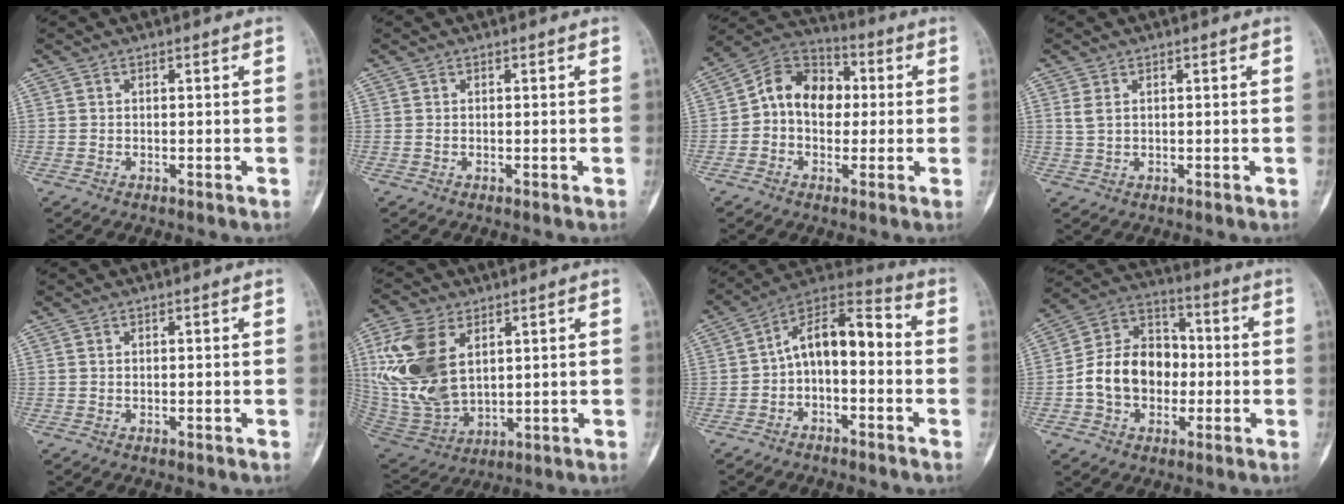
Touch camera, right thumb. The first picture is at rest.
{"total": 0.0}
{"total": 12.3, "force": [0.5, 9.2, 8.1], "torque": [-0.097, 0.034, -0.004]}
{"total": 2.3, "force": [0.8, 1.4, 1.7], "torque": [-0.038, 0.003, 0.021]}
{"total": 0.0}
{"total": 17.6, "force": [4.9, 10.8, 13.0], "torque": [-0.271, -0.022, 0.109]}
{"total": 11.6, "force": [-1.3, 6.4, 9.6], "torque": [-0.135, 0.057, -0.036]}
{"total": 14.8, "force": [-1.9, 11.3, 9.3], "torque": [-0.123, 0.040, -0.039]}